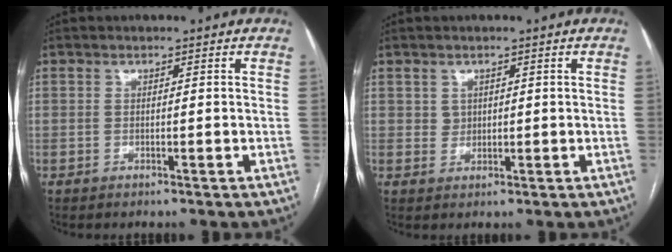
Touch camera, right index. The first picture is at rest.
{"total": 1.6, "force": [0.6, 1.5, 0.4], "torque": [-0.002, -0.002, 0.010]}